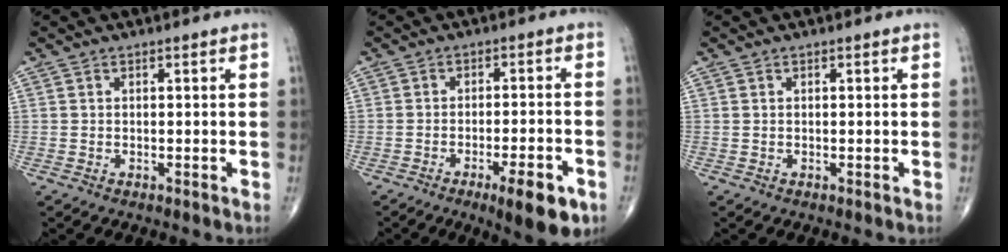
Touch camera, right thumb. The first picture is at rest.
{"total": 9.6, "force": [-4.9, 2.4, 7.9], "torque": [-0.106, 0.013, -0.063]}
{"total": 0.0}